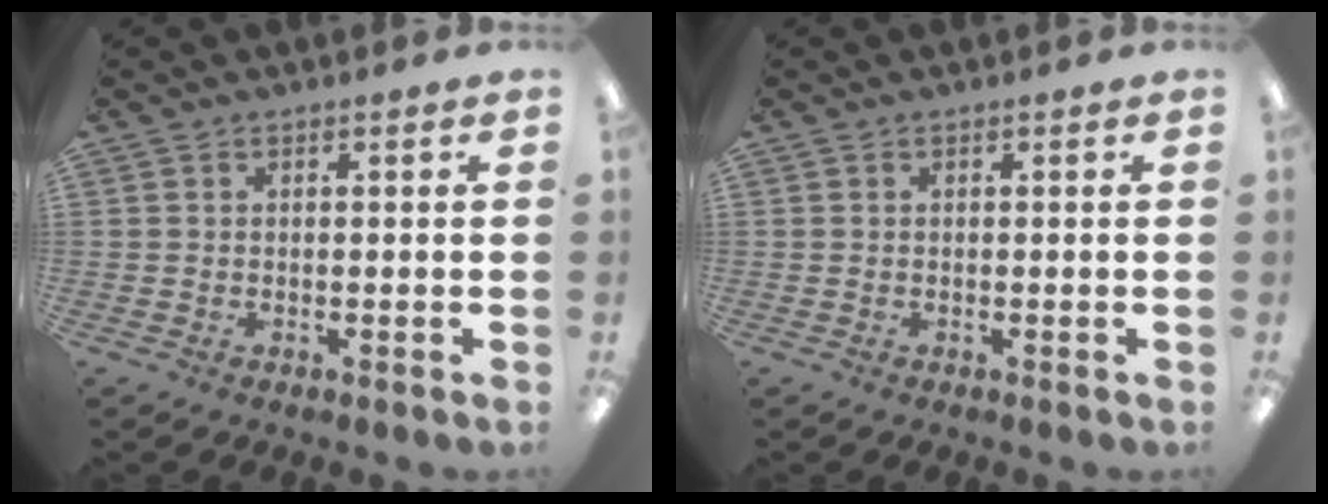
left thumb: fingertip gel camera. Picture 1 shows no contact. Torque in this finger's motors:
{"motor_torque": [0.00, 0.00, 0.01, -0.01, 0.00]}